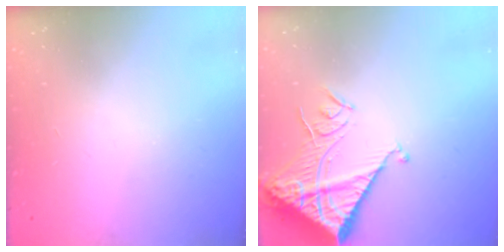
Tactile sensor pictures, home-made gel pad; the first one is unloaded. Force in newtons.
{"total": 14.3, "press": 14.2, "slide": 1.6}